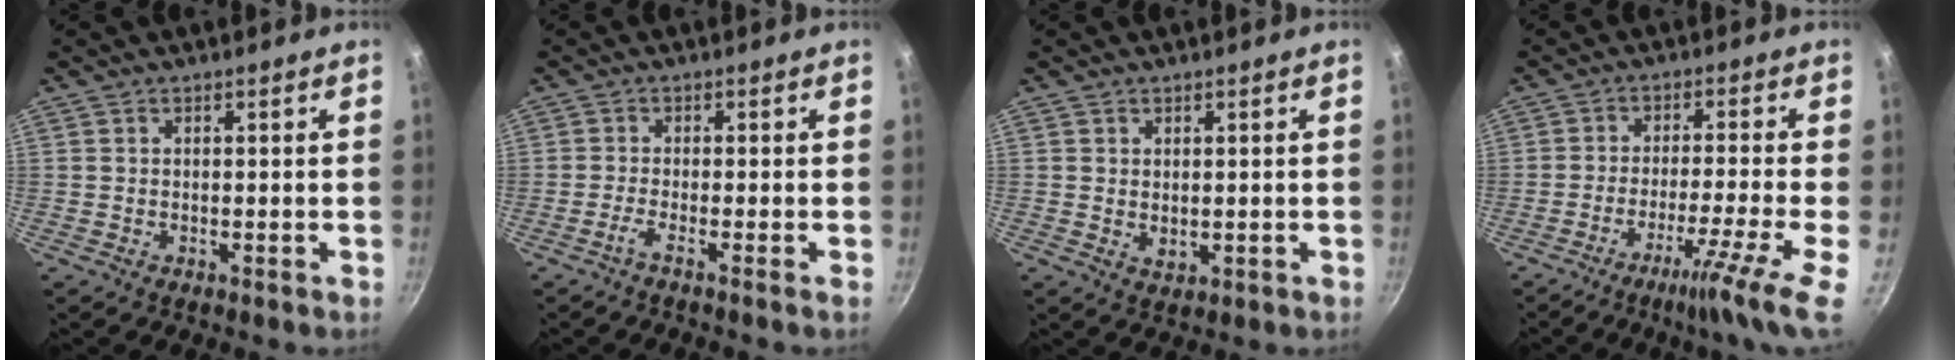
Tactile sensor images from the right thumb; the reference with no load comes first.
{"total": 2.0, "force": [-1.2, -0.5, 1.5], "torque": [-0.043, 0.004, -0.030]}
{"total": 2.1, "force": [0.6, 1.5, 1.4], "torque": [-0.018, -0.011, 0.012]}
{"total": 9.8, "force": [-5.3, -0.7, 8.3], "torque": [-0.129, 0.021, -0.089]}